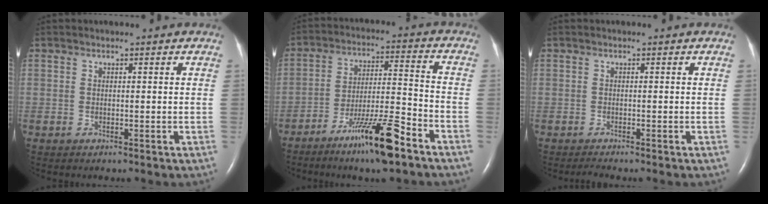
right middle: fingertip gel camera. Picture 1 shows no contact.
{"total": 11.6, "force": [-7.7, 0.6, 8.6], "torque": [-0.152, -0.015, -0.137]}
{"total": 0.7, "force": [-0.7, -0.2, 0.1], "torque": [-0.007, -0.004, -0.011]}